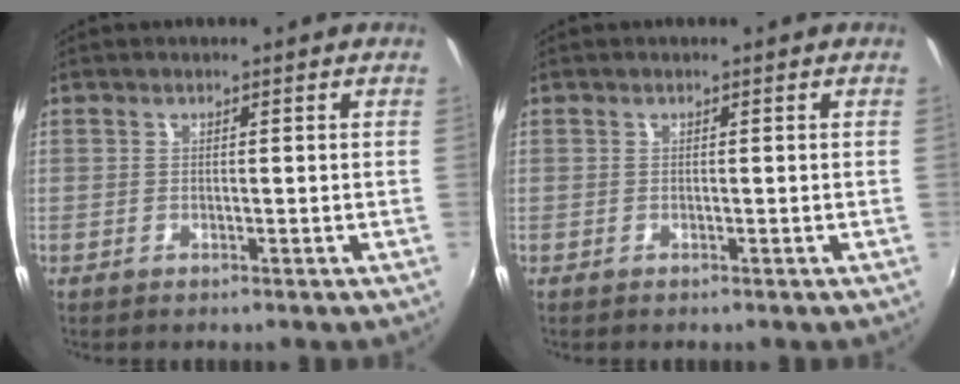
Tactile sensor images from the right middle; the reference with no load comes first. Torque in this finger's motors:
{"motor_torque": [0.08, -0.27, 0.03, 0.00]}